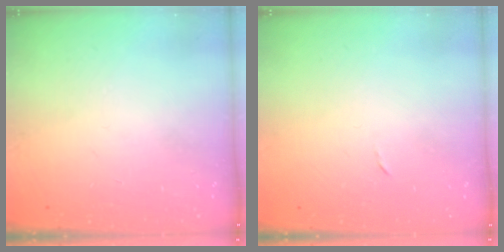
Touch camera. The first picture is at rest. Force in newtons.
{"total": 2.3, "press": 2.3, "slide": 0.4}